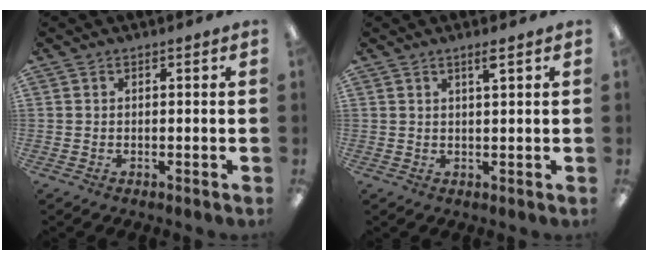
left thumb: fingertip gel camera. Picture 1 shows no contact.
{"total": 2.4, "force": [1.6, 0.0, 1.7], "torque": [-0.038, -0.001, 0.028]}